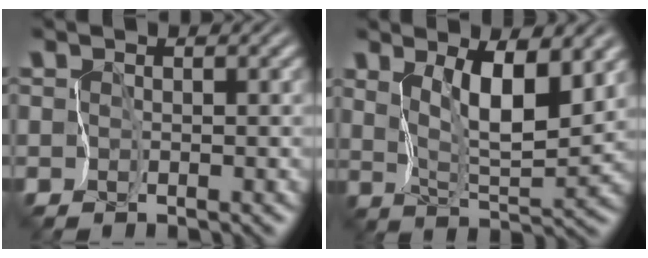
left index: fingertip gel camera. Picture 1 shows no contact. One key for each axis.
{"total": 5.1, "fx": 3.2, "fy": 1.3, "fz": 3.8, "tx": -0.078, "ty": -0.007, "tz": 0.065}